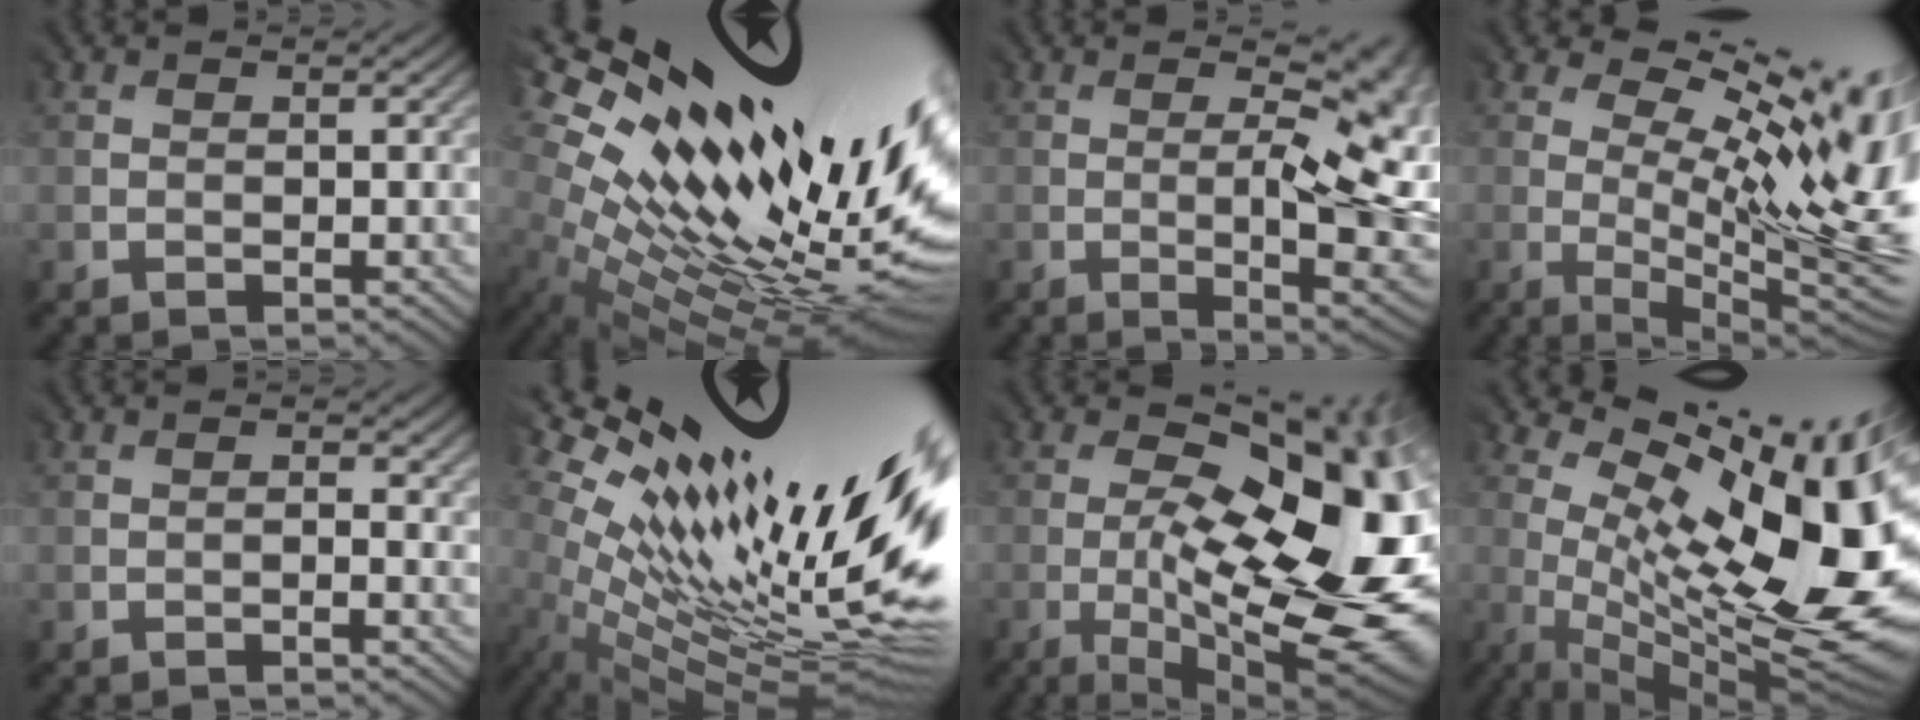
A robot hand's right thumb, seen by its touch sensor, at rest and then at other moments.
{"total": 19.0, "force": [5.9, 8.5, 15.9], "torque": [-0.268, -0.010, 0.122]}
{"total": 12.6, "force": [-0.9, 4.2, 11.9], "torque": [-0.138, 0.014, -0.007]}
{"total": 16.7, "force": [2.7, 6.5, 15.1], "torque": [-0.222, 0.002, 0.062]}
{"total": 1.4, "force": [-0.5, 0.3, 1.3], "torque": [-0.023, 0.001, -0.007]}
{"total": 17.9, "force": [5.4, 6.6, 15.7], "torque": [-0.267, -0.002, 0.113]}
{"total": 21.0, "force": [-3.6, 8.2, 19.0], "torque": [-0.249, -0.010, -0.060]}
{"total": 17.8, "force": [3.0, 7.4, 16.0], "torque": [-0.224, 0.003, 0.068]}